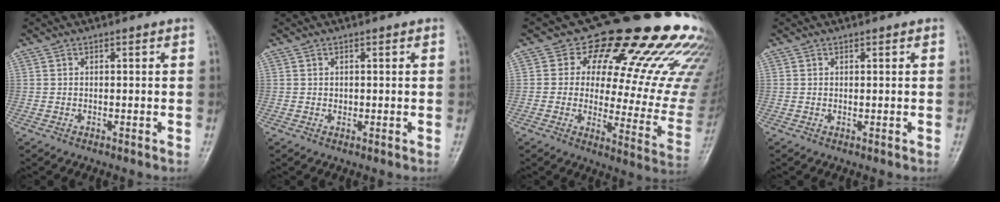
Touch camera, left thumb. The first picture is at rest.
{"total": 0.7, "force": [0.2, 0.6, 0.3], "torque": [0.003, 0.000, 0.002]}
{"total": 26.0, "force": [16.9, 11.3, 16.2], "torque": [-0.162, -0.078, 0.203]}
{"total": 0.6, "force": [0.4, 0.3, 0.4], "torque": [-0.004, -0.002, 0.004]}